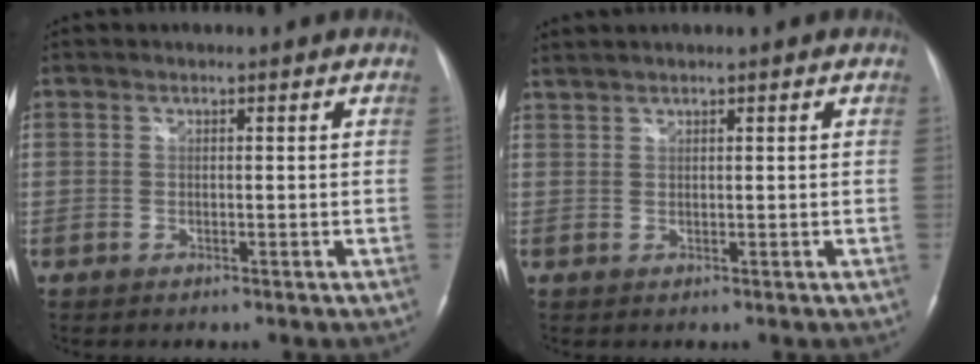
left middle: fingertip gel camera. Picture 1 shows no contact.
{"total": 1.9, "force": [1.8, -0.2, 0.7], "torque": [-0.019, 0.017, 0.041]}